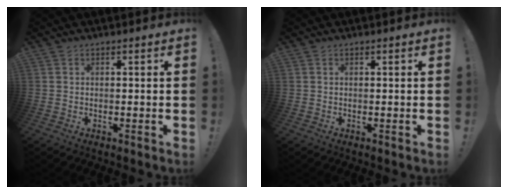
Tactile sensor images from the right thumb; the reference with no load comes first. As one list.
[{"total": 0.0}]